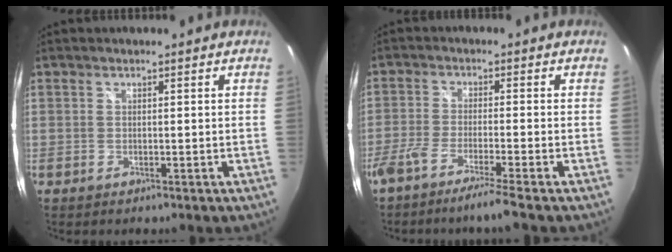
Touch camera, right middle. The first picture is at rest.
{"total": 6.9, "force": [-5.5, -1.0, 4.0], "torque": [-0.092, -0.017, -0.101]}